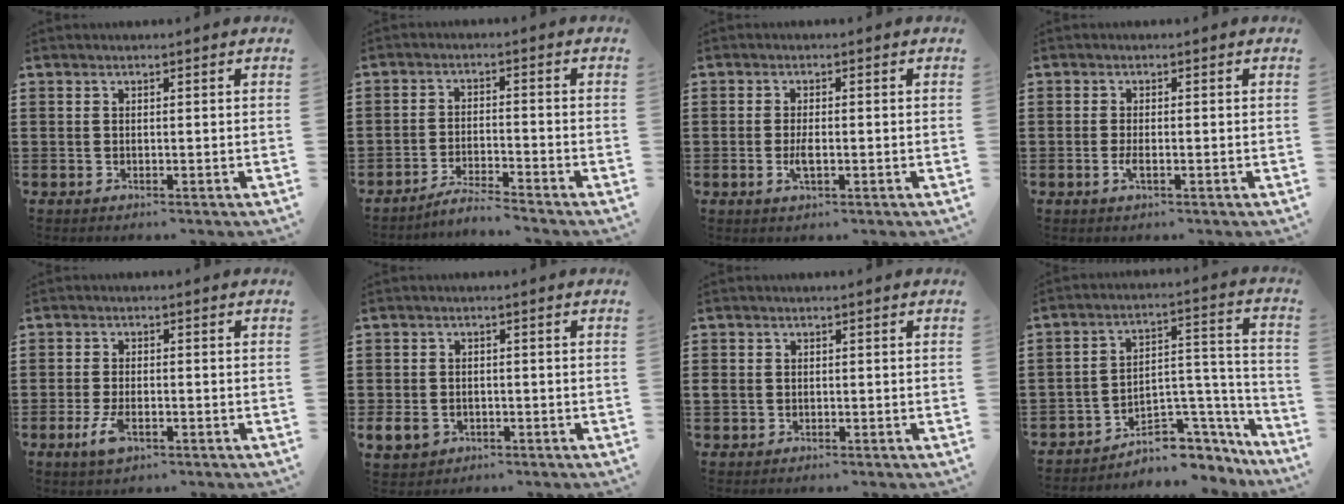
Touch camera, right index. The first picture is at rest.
{"total": 3.4, "force": [-3.3, -0.3, 0.6], "torque": [-0.013, 0.002, -0.068]}
{"total": 2.6, "force": [-0.6, 0.7, 2.4], "torque": [-0.051, -0.005, -0.012]}
{"total": 1.6, "force": [-0.5, 0.4, 1.5], "torque": [-0.041, -0.007, -0.013]}
{"total": 4.0, "force": [-1.5, 1.7, 3.3], "torque": [-0.082, -0.008, -0.033]}
{"total": 2.7, "force": [-1.2, 2.2, 1.1], "torque": [-0.039, -0.005, -0.028]}
{"total": 1.1, "force": [-0.5, 1.0, 0.2], "torque": [-0.007, 0.003, -0.011]}
{"total": 6.7, "force": [-5.0, 3.3, 2.9], "torque": [-0.050, 0.008, -0.089]}